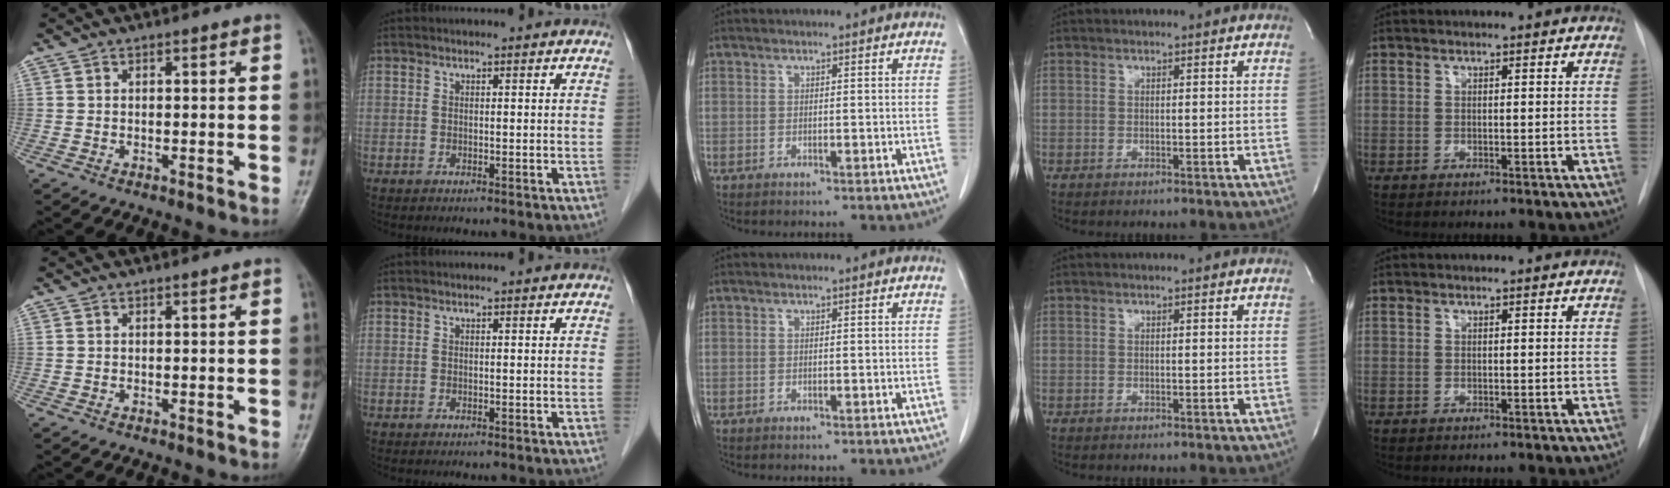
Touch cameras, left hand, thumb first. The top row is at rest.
{}